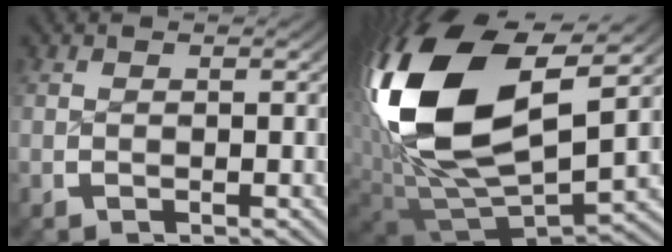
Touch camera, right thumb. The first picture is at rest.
{"total": 22.0, "force": [2.1, 12.9, 17.7], "torque": [-0.394, -0.052, 0.065]}